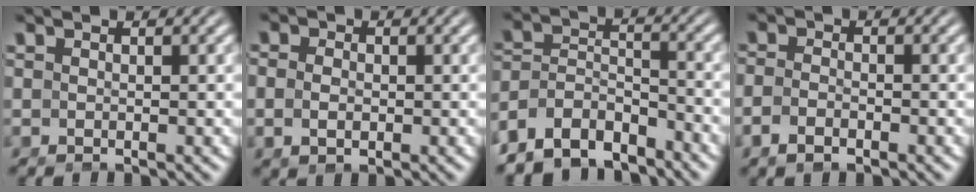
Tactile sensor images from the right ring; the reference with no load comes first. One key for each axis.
{"total": 2.1, "fx": -0.4, "fy": 1.5, "fz": 1.4, "tx": -0.035, "ty": -0.010, "tz": -0.001}
{"total": 10.1, "fx": -6.4, "fy": 7.1, "fz": 3.3, "tx": -0.096, "ty": -0.055, "tz": -0.101}
{"total": 1.9, "fx": -1.4, "fy": 0.8, "fz": 1.0, "tx": -0.026, "ty": -0.011, "tz": -0.023}